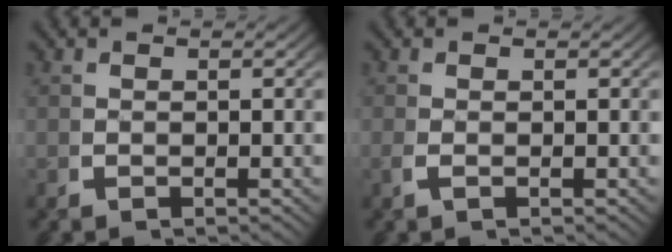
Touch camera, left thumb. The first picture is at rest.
{"total": 0.6, "force": [-0.1, 0.1, 0.6], "torque": [-0.022, -0.002, 0.000]}